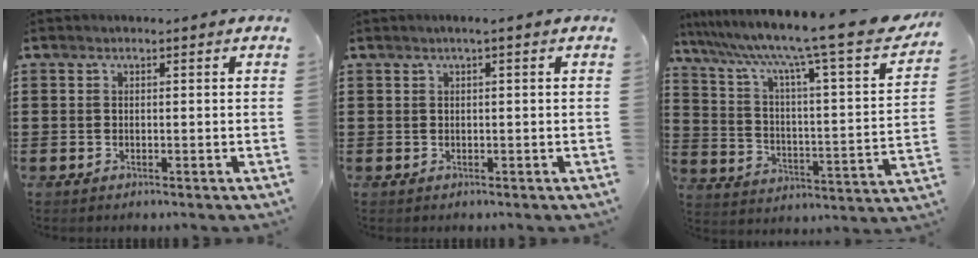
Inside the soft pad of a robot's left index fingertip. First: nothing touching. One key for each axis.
{"total": 0.8, "fx": 0.1, "fy": -0.1, "fz": 0.8, "tx": -0.012, "ty": -0.004, "tz": 0.002}
{"total": 11.3, "fx": 8.9, "fy": -0.2, "fz": 7.0, "tx": -0.159, "ty": -0.069, "tz": 0.135}